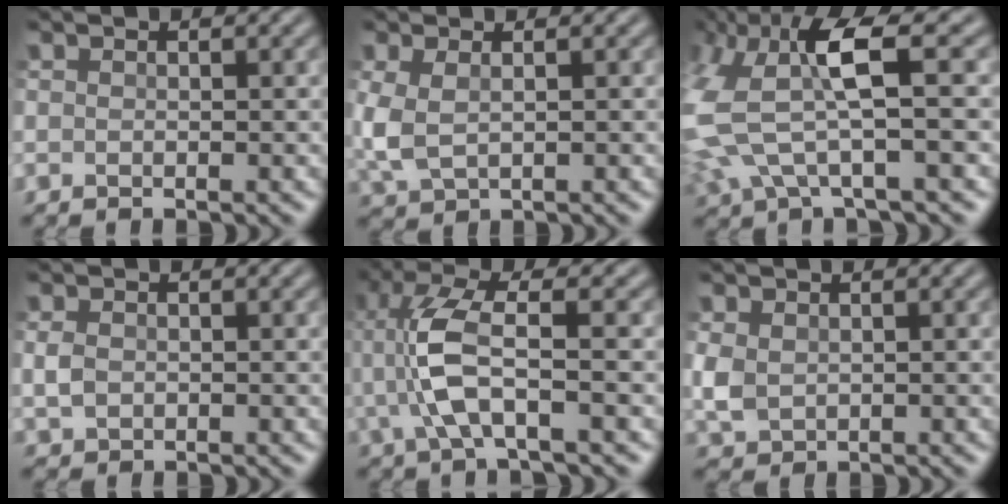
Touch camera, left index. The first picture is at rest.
{"total": 3.9, "force": [-0.5, 2.4, 3.0], "torque": [-0.083, -0.011, -0.001]}
{"total": 7.9, "force": [1.0, 2.4, 7.4], "torque": [-0.185, 0.008, 0.014]}
{"total": 1.5, "force": [-0.2, 1.2, 0.9], "torque": [-0.023, -0.001, -0.006]}
{"total": 5.6, "force": [-0.6, 1.5, 5.4], "torque": [-0.129, 0.007, -0.012]}
{"total": 2.8, "force": [-0.3, 2.2, 1.6], "torque": [-0.045, -0.004, -0.002]}